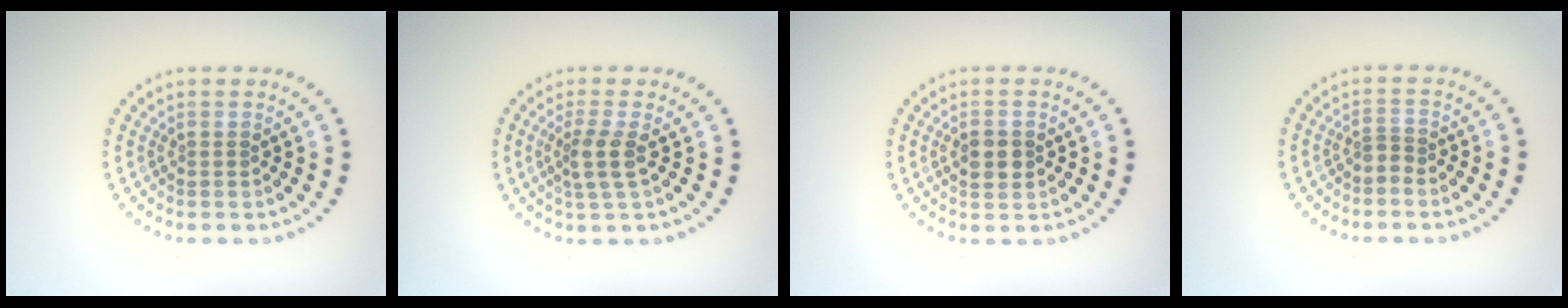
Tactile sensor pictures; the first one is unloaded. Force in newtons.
{"total": 2.4, "press": 1.9, "slide": 1.5}
{"total": 2.6, "press": 2.6, "slide": 0.1}
{"total": 1.0, "press": 0.6, "slide": 0.8}